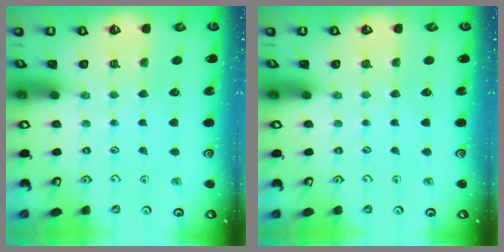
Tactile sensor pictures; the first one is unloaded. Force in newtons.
{"total": 0.0}